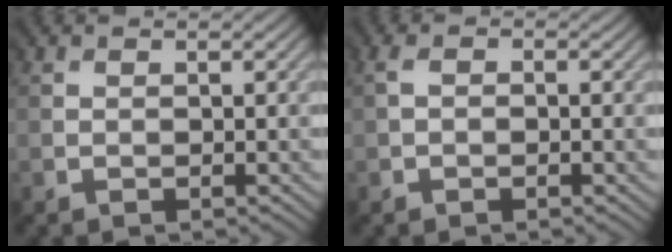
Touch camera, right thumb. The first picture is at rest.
{"total": 1.2, "force": [-0.1, 0.9, 0.8], "torque": [-0.019, 0.001, -0.005]}